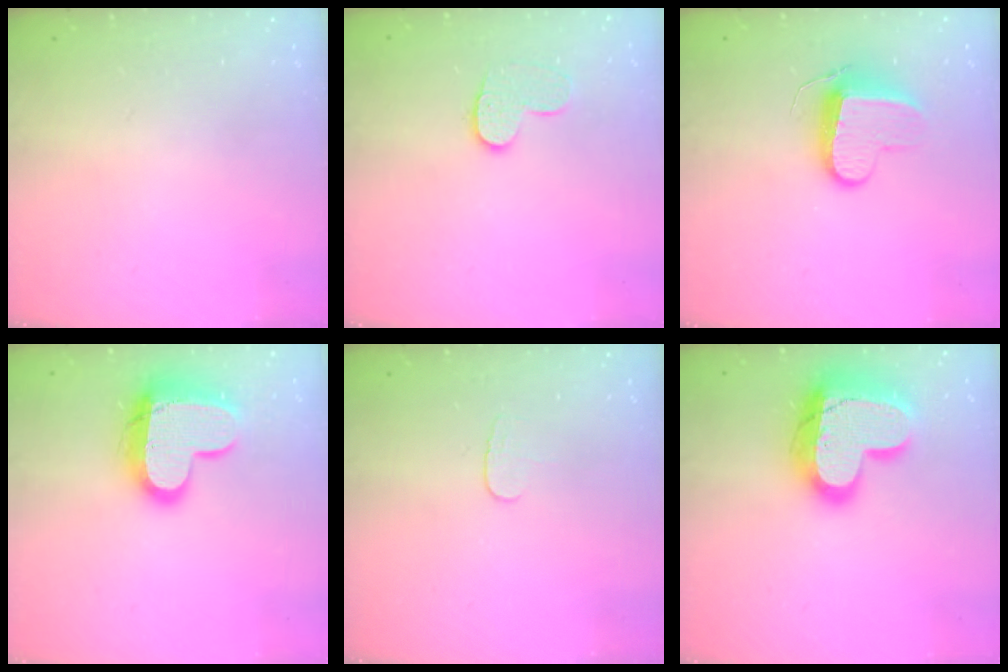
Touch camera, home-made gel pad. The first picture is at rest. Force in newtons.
{"total": 8.3, "press": 8.3, "slide": 0.4}
{"total": 9.9, "press": 9.9, "slide": 0.2}
{"total": 16.2, "press": 16.2, "slide": 1.4}
{"total": 3.7, "press": 3.7, "slide": 0.4}
{"total": 21.7, "press": 21.6, "slide": 1.9}